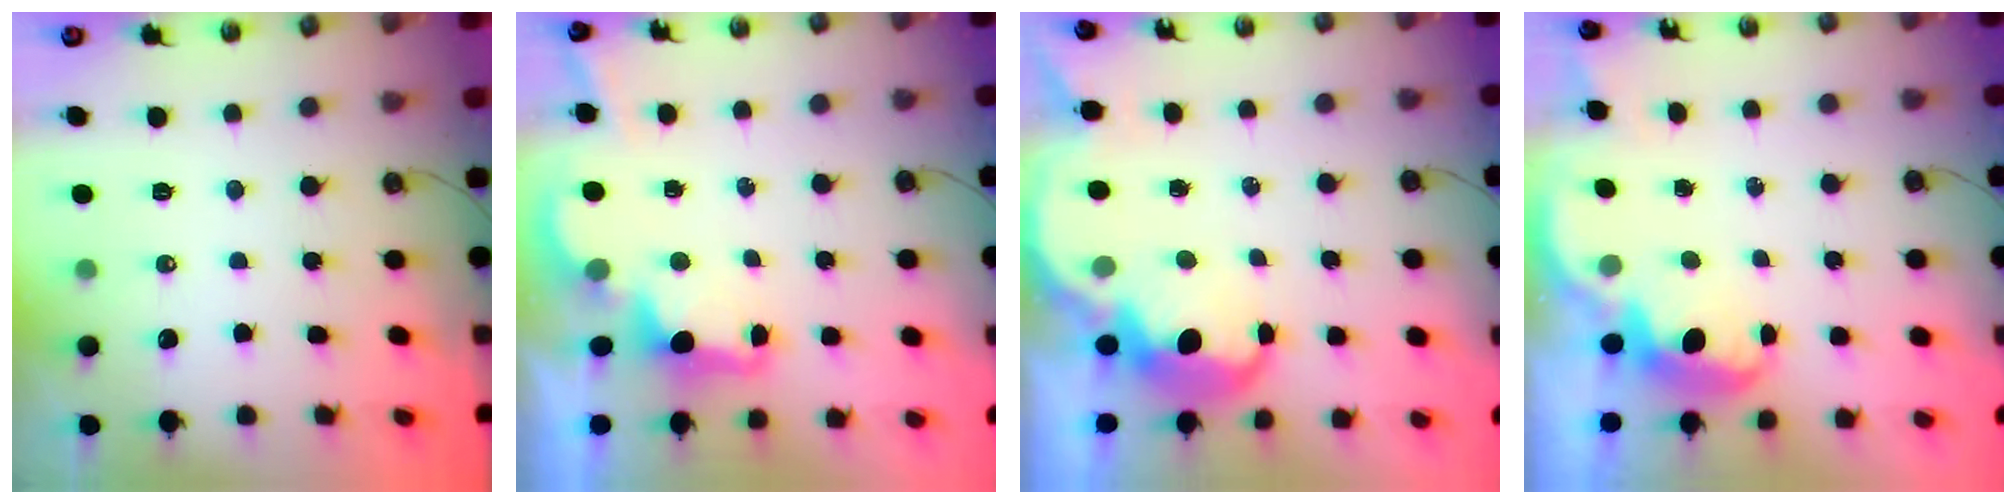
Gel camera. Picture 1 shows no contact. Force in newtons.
{"total": 2.6, "press": 2.4, "slide": 0.8}
{"total": 5.6, "press": 5.6, "slide": 0.6}
{"total": 2.5, "press": 2.4, "slide": 0.6}